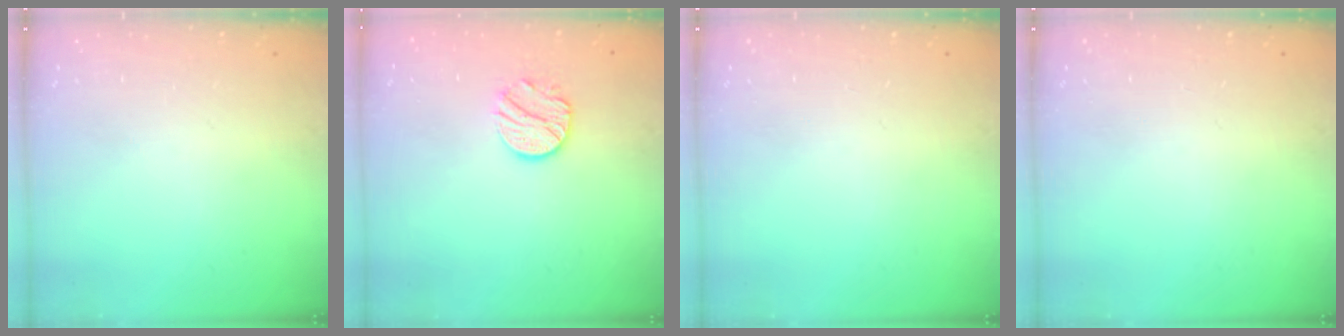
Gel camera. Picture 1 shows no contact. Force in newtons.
{"total": 9.8, "press": 9.8, "slide": 0.7}
{"total": 0.0}
{"total": 0.0}